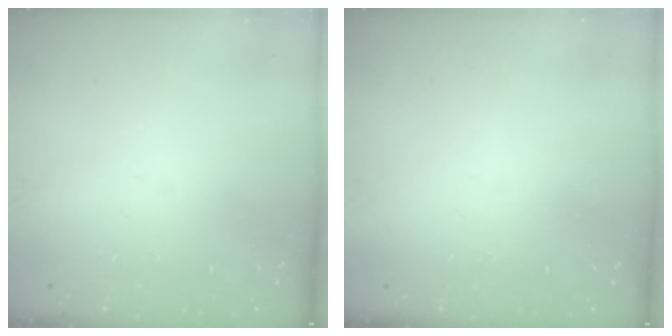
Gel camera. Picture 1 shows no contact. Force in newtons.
{"total": 1.6, "press": 1.6, "slide": 0.1}